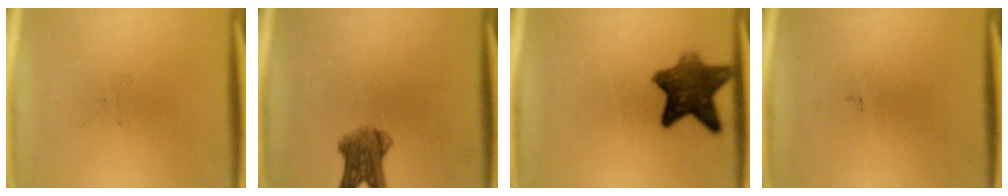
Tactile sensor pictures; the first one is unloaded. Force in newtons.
{"total": 5.7}
{"total": 9.3}
{"total": 0.0}